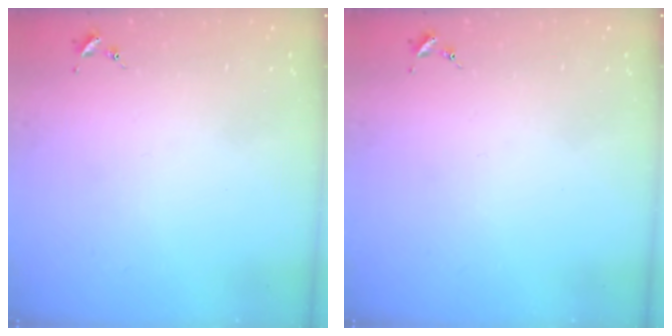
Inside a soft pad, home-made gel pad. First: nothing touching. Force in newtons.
{"total": 0.0}